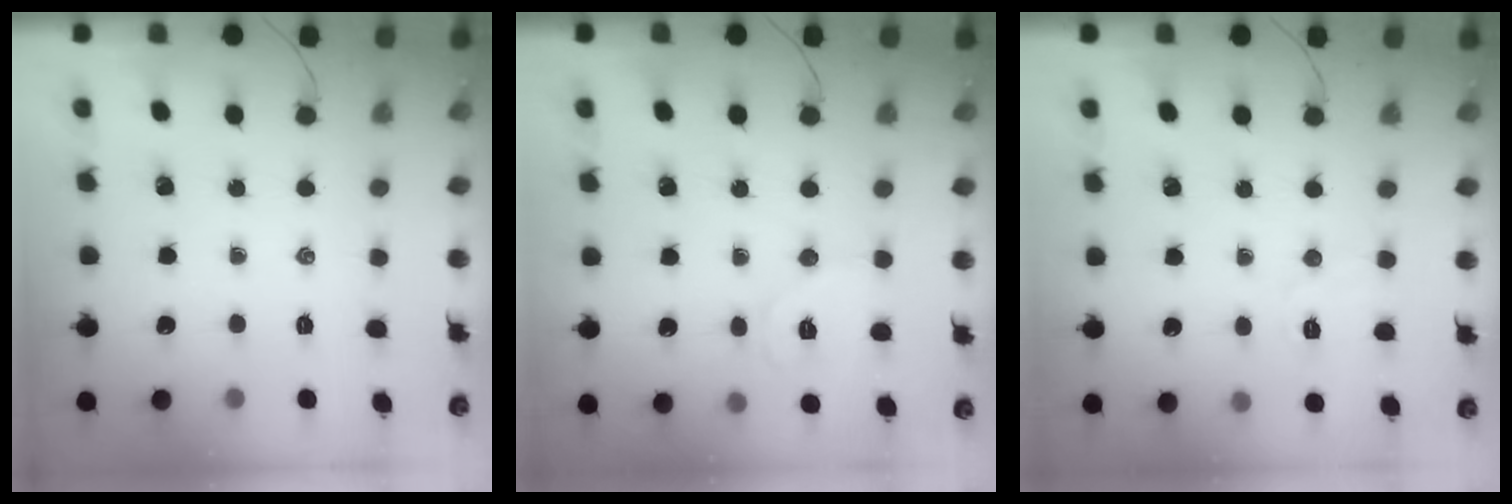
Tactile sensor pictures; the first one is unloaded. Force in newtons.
{"total": 6.8, "press": 6.8, "slide": 1.0}
{"total": 5.4, "press": 5.2, "slide": 1.4}